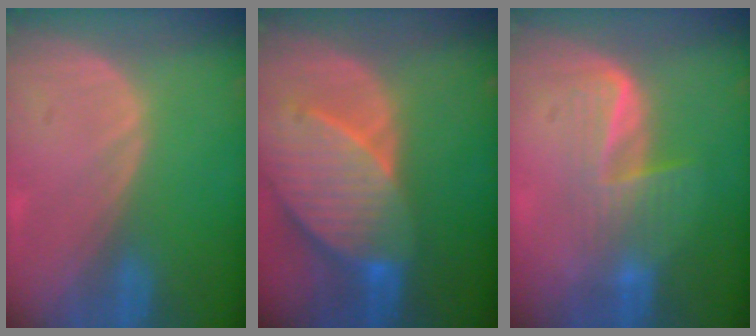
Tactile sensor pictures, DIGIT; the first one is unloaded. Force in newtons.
{"total": 10.3, "press": 9.1, "slide": 4.9}
{"total": 6.3, "press": 5.5, "slide": 3.1}